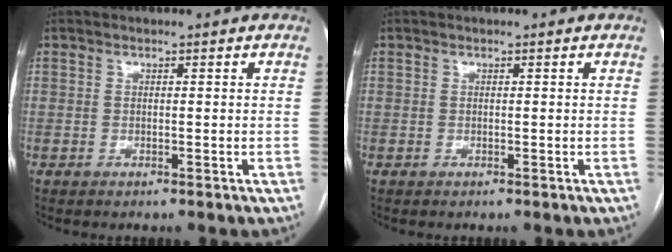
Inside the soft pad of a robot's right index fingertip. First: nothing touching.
{"total": 0.0}